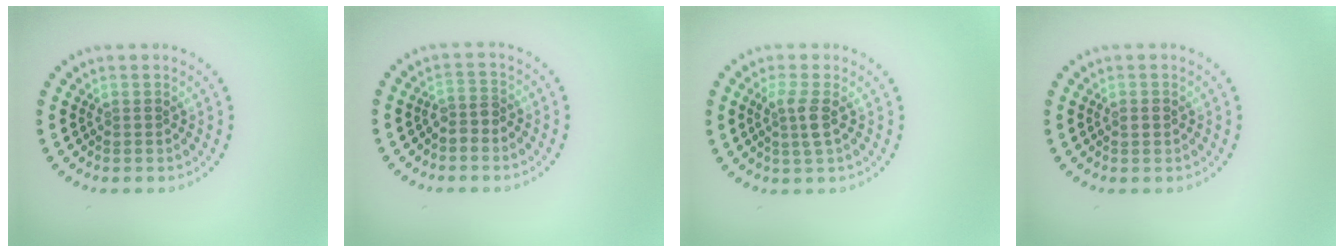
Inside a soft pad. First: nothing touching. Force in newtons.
{"total": 1.6, "press": 1.2, "slide": 1.1}
{"total": 2.0, "press": 1.7, "slide": 1.0}
{"total": 1.2, "press": 1.2, "slide": 0.0}